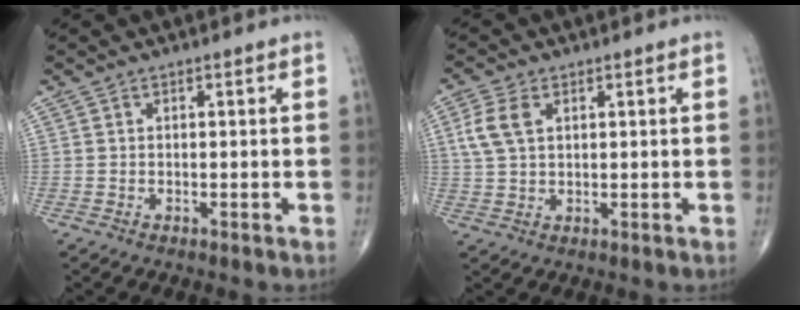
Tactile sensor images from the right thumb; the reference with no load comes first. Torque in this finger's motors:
{"motor_torque": [-0.34, 0.37, 0.02, -0.01, 0.05]}